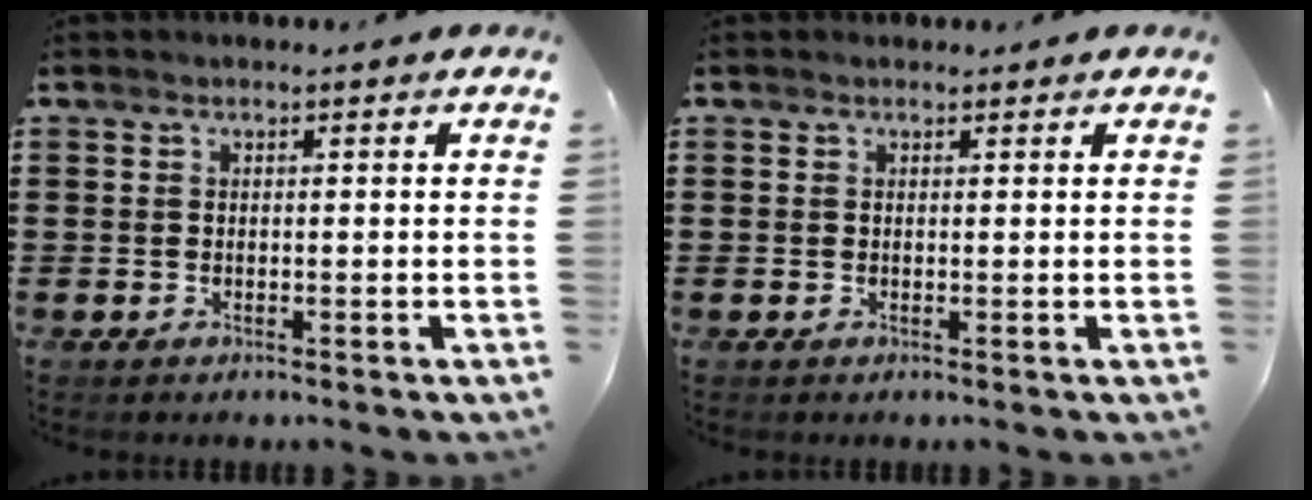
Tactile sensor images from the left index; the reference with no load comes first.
{"total": 0.7, "force": [0.6, 0.3, 0.0], "torque": [0.000, 0.002, 0.012]}